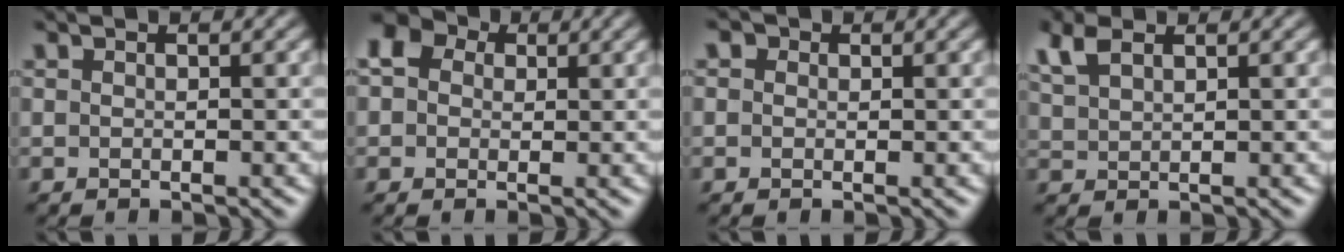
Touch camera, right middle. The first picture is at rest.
{"total": 4.0, "force": [1.6, 3.1, 2.0], "torque": [-0.041, 0.008, 0.011]}
{"total": 0.8, "force": [0.2, 0.7, 0.3], "torque": [-0.003, 0.000, 0.001]}
{"total": 2.7, "force": [1.9, 1.2, 1.6], "torque": [-0.044, 0.008, 0.041]}